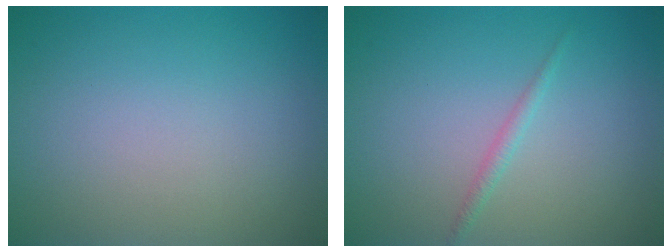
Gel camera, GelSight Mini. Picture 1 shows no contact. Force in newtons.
{"total": 0.9, "press": 0.9, "slide": 0.0}